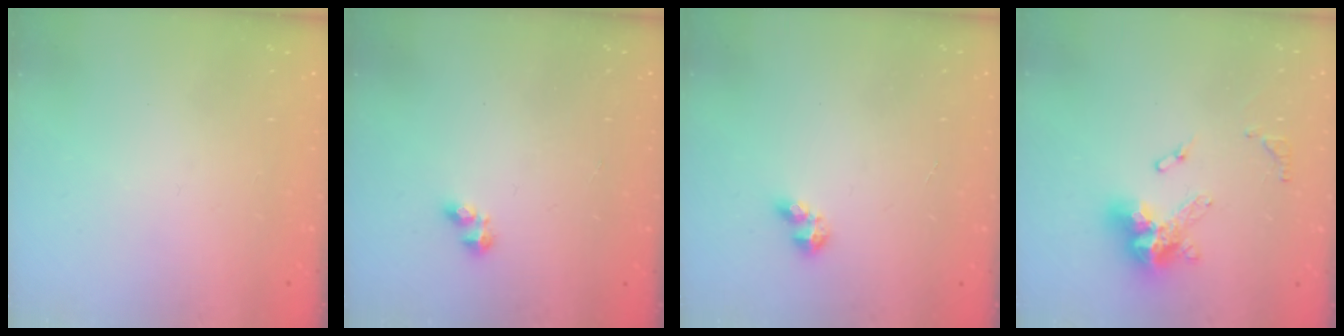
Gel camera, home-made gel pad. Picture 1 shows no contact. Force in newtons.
{"total": 2.7, "press": 2.7, "slide": 0.4}
{"total": 3.4, "press": 3.4, "slide": 0.5}
{"total": 12.8, "press": 12.7, "slide": 1.4}